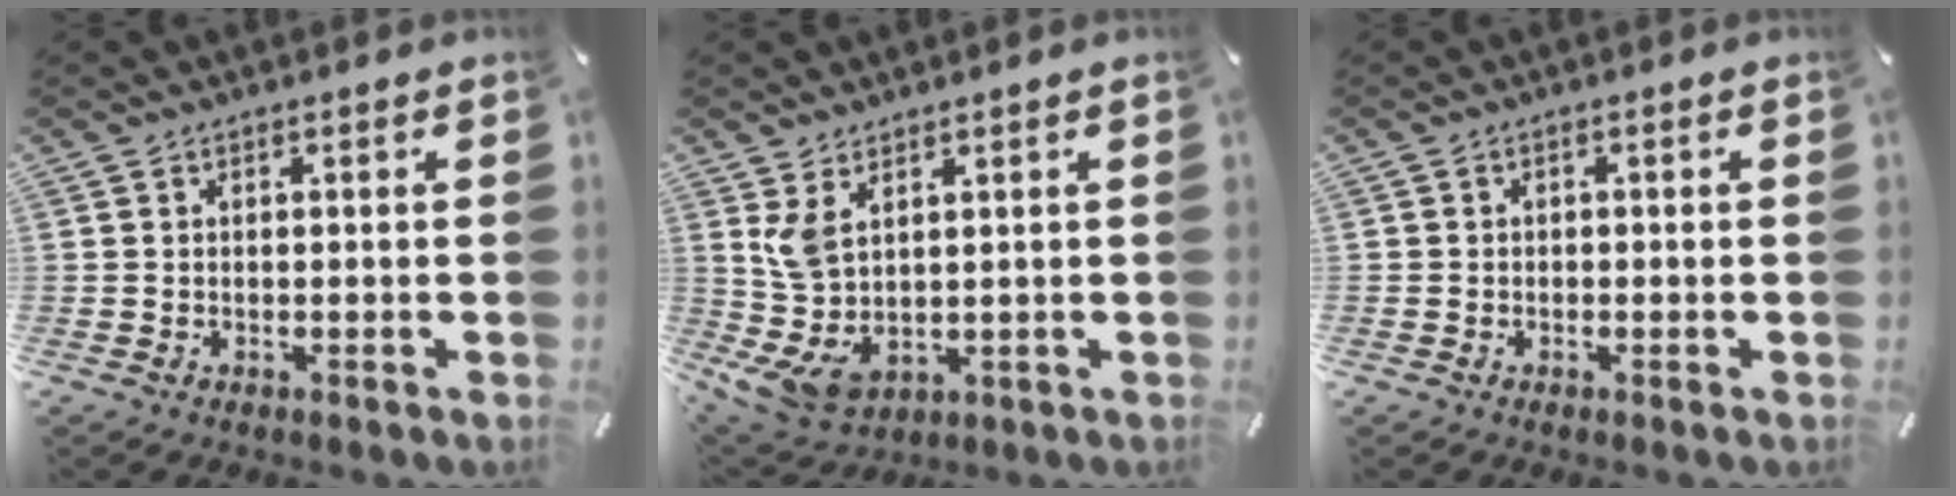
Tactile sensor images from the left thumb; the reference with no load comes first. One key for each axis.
{"total": 7.9, "fx": 3.3, "fy": 5.0, "fz": 5.1, "tx": -0.131, "ty": -0.018, "tz": 0.065}
{"total": 0.6, "fx": -0.3, "fy": 0.6, "fz": 0.1, "tx": 0.000, "ty": 0.004, "tz": -0.007}